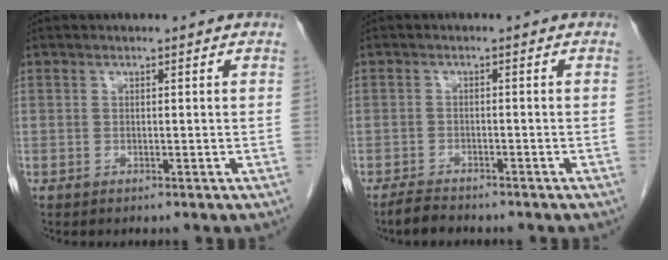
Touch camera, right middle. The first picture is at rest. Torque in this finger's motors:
{"motor_torque": [0.48, -0.29, 0.06, 0.02]}